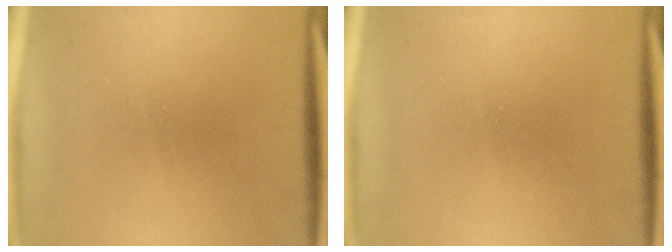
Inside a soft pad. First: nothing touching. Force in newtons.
{"total": 0.0}